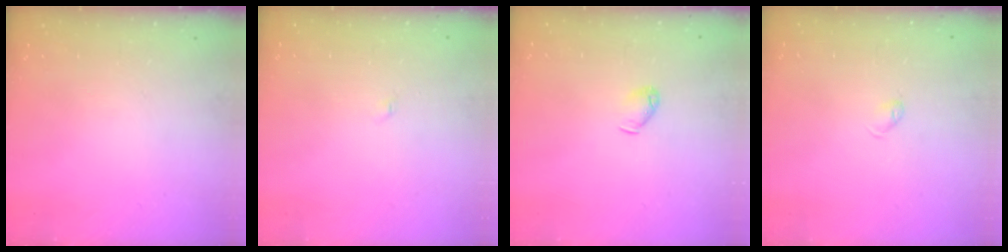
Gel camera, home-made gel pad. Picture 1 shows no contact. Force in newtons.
{"total": 2.0, "press": 2.0, "slide": 0.2}
{"total": 4.2, "press": 4.1, "slide": 0.9}
{"total": 3.0, "press": 2.9, "slide": 0.6}